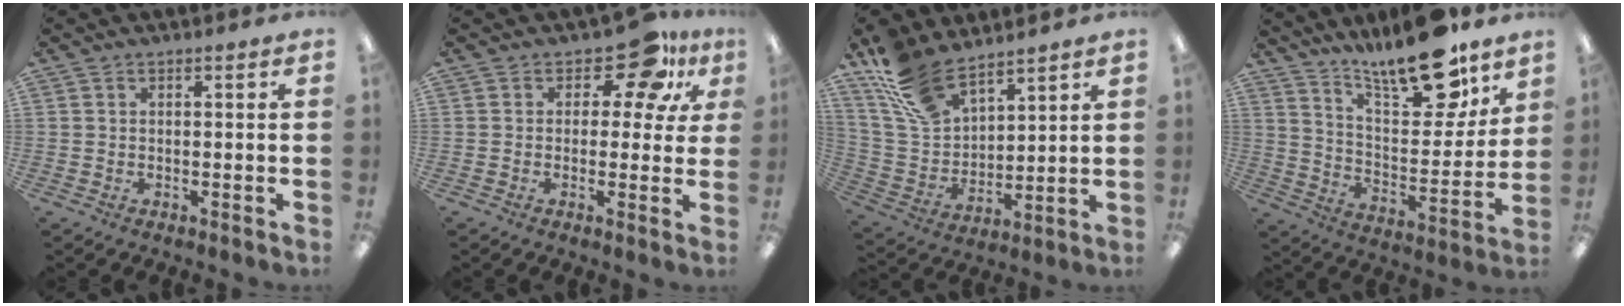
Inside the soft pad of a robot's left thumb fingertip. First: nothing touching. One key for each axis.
{"total": 10.7, "fx": 6.4, "fy": 5.4, "fz": 6.7, "tx": -0.091, "ty": -0.039, "tz": 0.110}
{"total": 15.5, "fx": 12.0, "fy": 7.2, "fz": 6.8, "tx": -0.158, "ty": -0.054, "tz": 0.231}
{"total": 20.3, "fx": 15.7, "fy": 6.4, "fz": 11.2, "tx": -0.177, "ty": -0.102, "tz": 0.263}